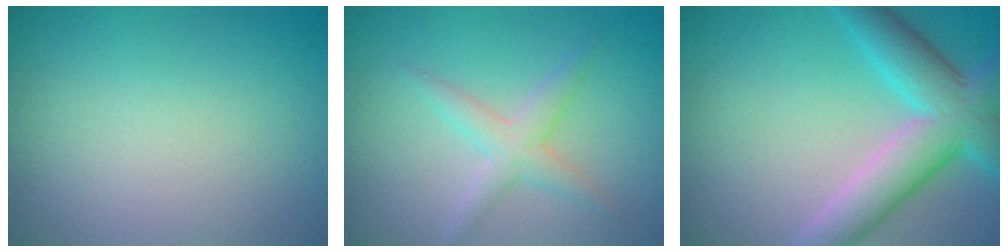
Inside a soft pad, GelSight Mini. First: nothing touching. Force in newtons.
{"total": 2.4, "press": 2.4, "slide": 0.1}
{"total": 6.8, "press": 6.8, "slide": 0.3}